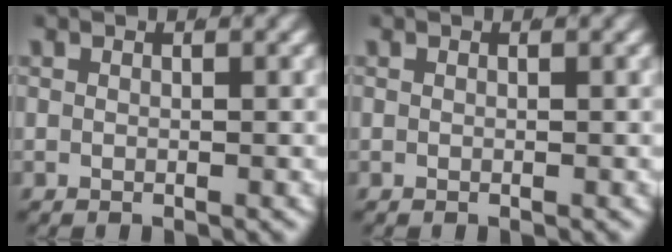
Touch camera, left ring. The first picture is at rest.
{"total": 0.0}